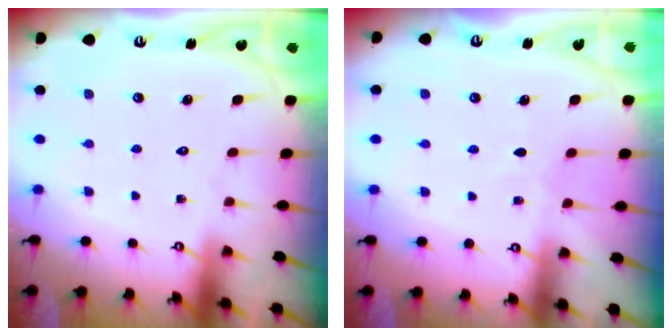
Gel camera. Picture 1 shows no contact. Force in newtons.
{"total": 3.2, "press": 3.2, "slide": 0.4}